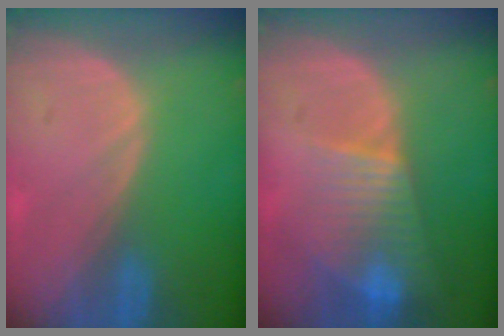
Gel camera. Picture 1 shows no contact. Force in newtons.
{"total": 8.0, "press": 6.9, "slide": 4.1}